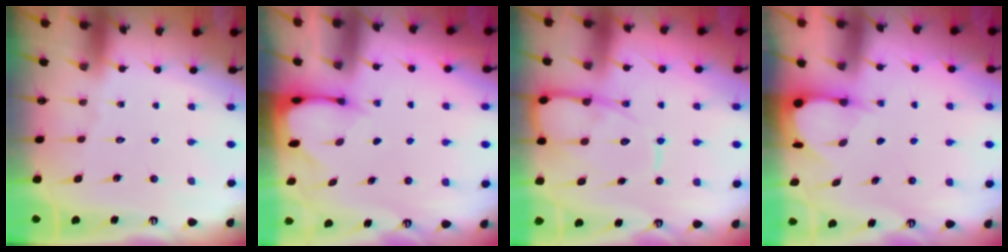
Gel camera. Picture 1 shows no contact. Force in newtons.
{"total": 2.5, "press": 2.5, "slide": 0.3}
{"total": 11.4, "press": 11.3, "slide": 1.1}
{"total": 3.6, "press": 3.6, "slide": 0.3}